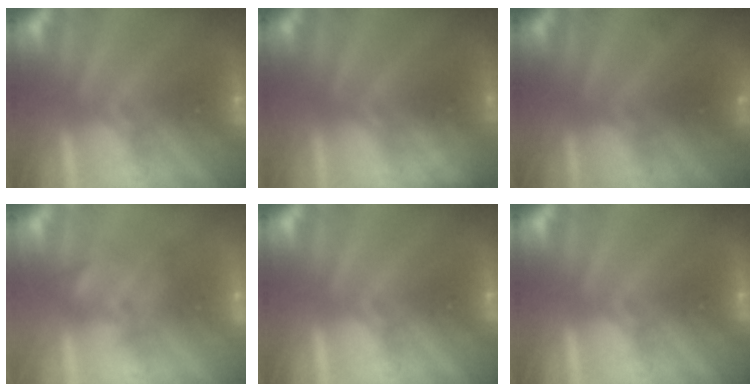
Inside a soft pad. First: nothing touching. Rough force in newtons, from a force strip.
{"total": 1.9}
{"total": 1.2}
{"total": 2.3}
{"total": 0.0}
{"total": 0.0}